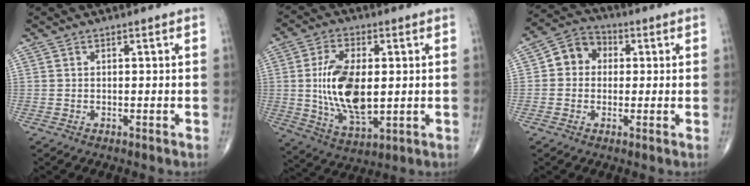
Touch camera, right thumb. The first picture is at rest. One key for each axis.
{"total": 14.9, "fx": 0.5, "fy": 7.6, "fz": 12.8, "tx": -0.237, "ty": -0.013, "tz": 0.018}
{"total": 7.2, "fx": 0.7, "fy": 6.1, "fz": 3.7, "tx": -0.039, "ty": 0.020, "tz": -0.002}